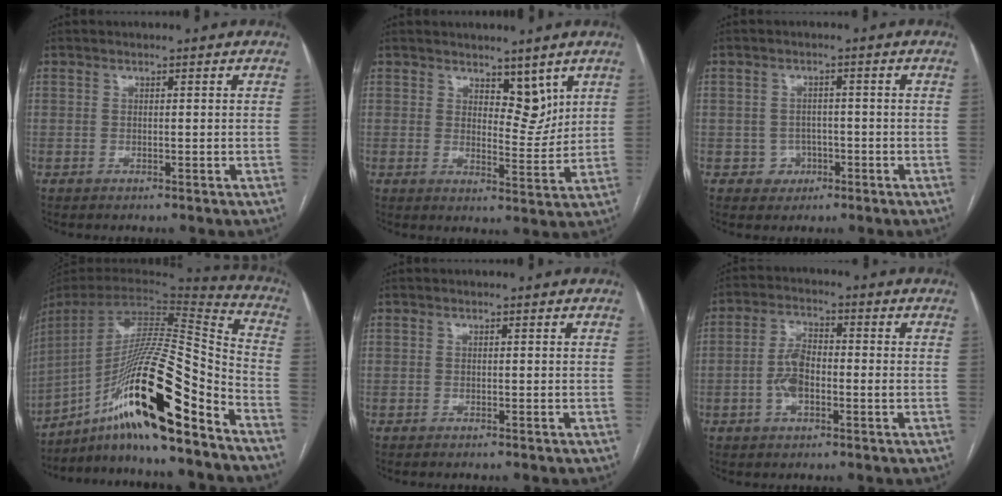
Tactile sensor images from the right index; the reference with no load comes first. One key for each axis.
{"total": 5.0, "fx": 3.3, "fy": 2.3, "fz": 2.9, "tx": -0.036, "ty": -0.008, "tz": 0.055}
{"total": 3.2, "fx": -1.1, "fy": 3.0, "fz": 0.2, "tx": 0.010, "ty": 0.014, "tz": -0.012}
{"total": 23.9, "fx": -14.3, "fy": 1.2, "fz": 19.1, "tx": -0.329, "ty": 0.000, "tz": -0.253}
{"total": 0.0}
{"total": 5.8, "fx": -1.2, "fy": 2.6, "fz": 5.0, "tx": -0.109, "ty": 0.012, "tz": -0.025}